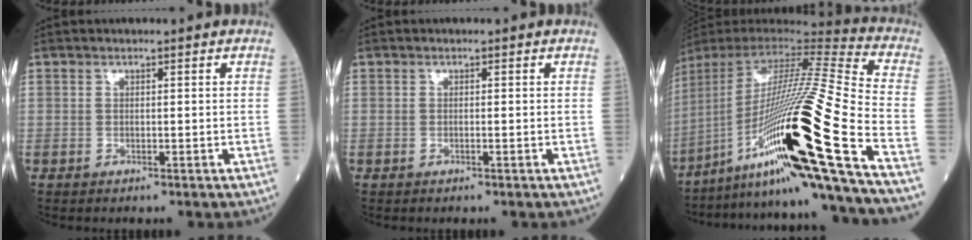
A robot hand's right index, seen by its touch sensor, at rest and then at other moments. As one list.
[{"total": 0.0}, {"total": 29.3, "force": [-13.2, -1.2, 26.2], "torque": [-0.442, -0.038, -0.235]}]